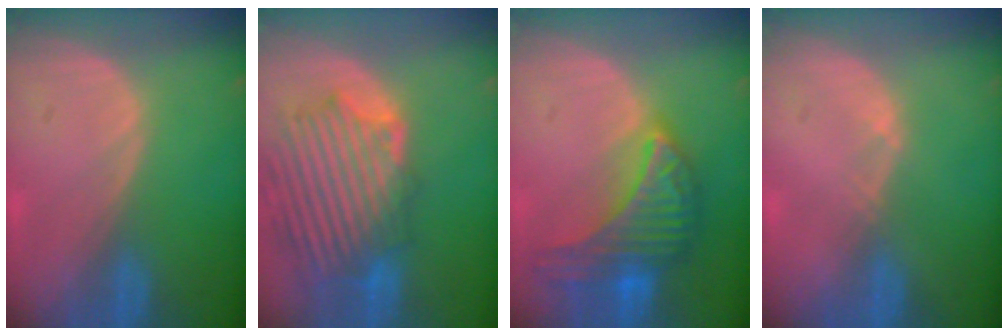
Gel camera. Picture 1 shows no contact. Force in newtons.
{"total": 11.4, "press": 10.8, "slide": 3.5}
{"total": 9.9, "press": 9.9, "slide": 0.6}
{"total": 0.6, "press": 0.5, "slide": 0.3}